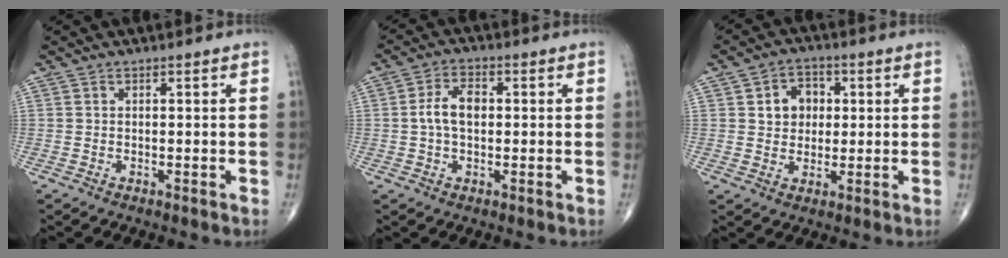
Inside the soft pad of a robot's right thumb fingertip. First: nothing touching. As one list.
[{"total": 5.6, "force": [0.2, 3.2, 4.6], "torque": [-0.090, 0.015, -0.001]}, {"total": 6.6, "force": [1.4, 5.4, 3.6], "torque": [-0.024, 0.003, 0.020]}]